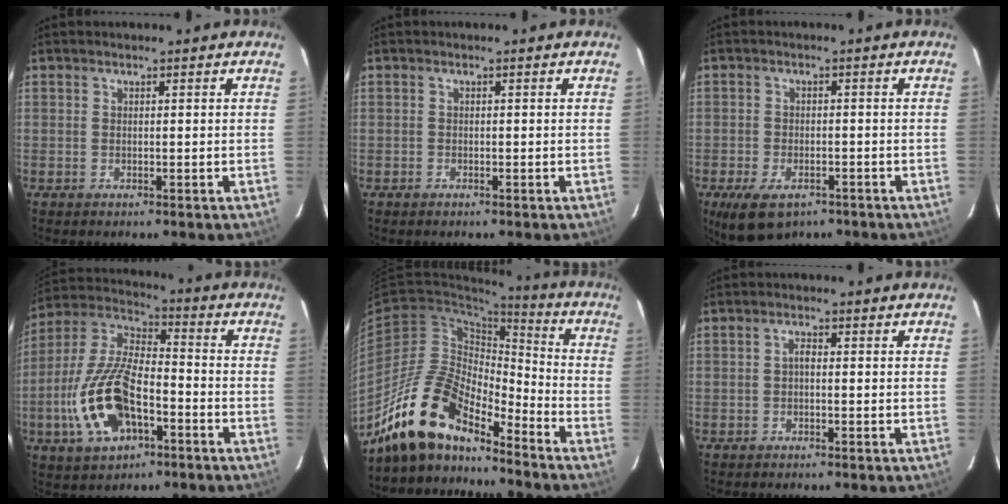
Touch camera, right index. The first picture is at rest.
{"total": 0.6, "force": [-0.5, 0.3, 0.0], "torque": [0.000, 0.003, -0.010]}
{"total": 8.6, "force": [-5.5, 4.4, 5.0], "torque": [-0.107, -0.020, -0.088]}
{"total": 17.4, "force": [-6.3, 8.4, 13.9], "torque": [-0.307, -0.001, -0.114]}
{"total": 16.0, "force": [-13.4, 5.0, 7.2], "torque": [-0.136, 0.010, -0.256]}
{"total": 1.1, "force": [-0.3, 0.5, 0.9], "torque": [-0.017, 0.006, -0.007]}